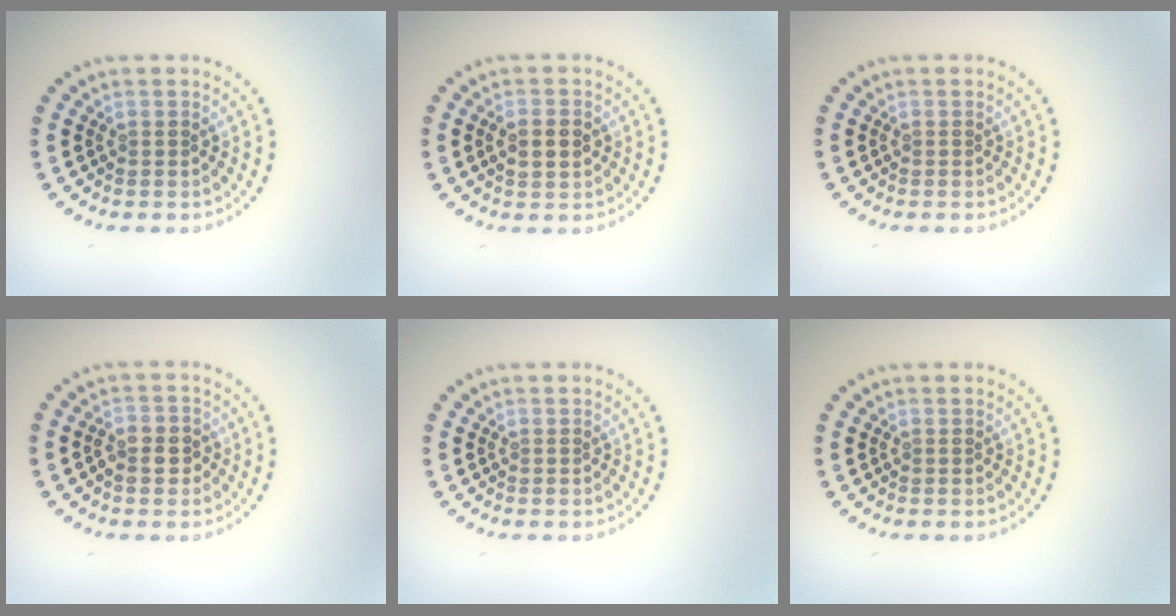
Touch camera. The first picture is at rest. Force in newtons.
{"total": 2.3, "press": 2.3, "slide": 0.3}
{"total": 0.0}
{"total": 2.5, "press": 2.5, "slide": 0.6}
{"total": 0.0}
{"total": 0.0}